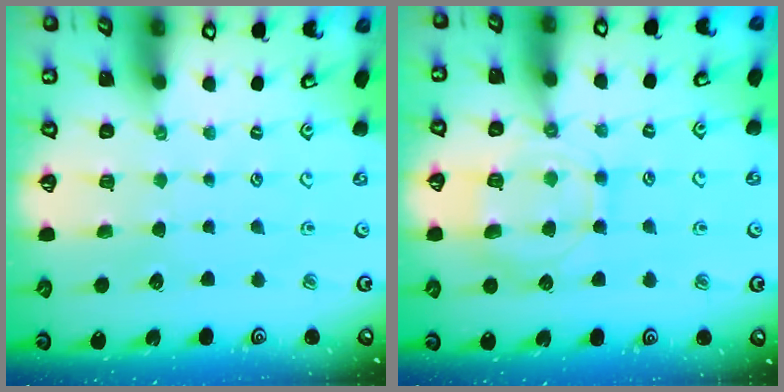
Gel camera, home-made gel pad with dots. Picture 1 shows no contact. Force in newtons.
{"total": 11.2, "press": 11.2, "slide": 1.1}